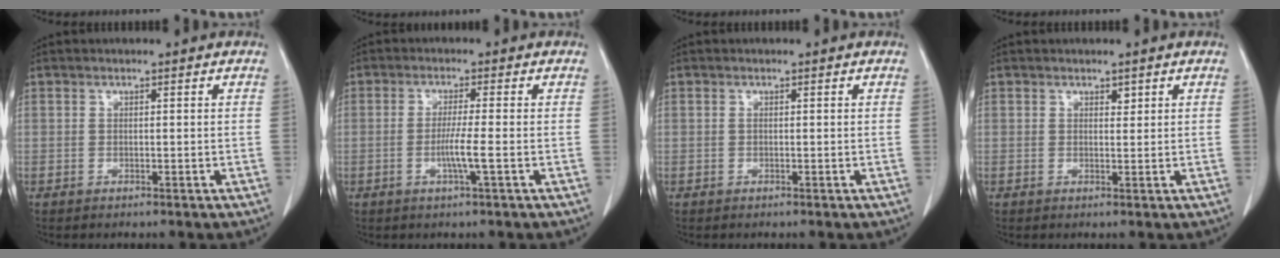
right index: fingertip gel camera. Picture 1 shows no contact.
{"total": 3.8, "force": [-1.0, -0.6, 3.6], "torque": [-0.072, -0.007, -0.020]}
{"total": 0.0}
{"total": 0.8, "force": [0.6, 0.4, 0.4], "torque": [-0.004, -0.004, 0.008]}